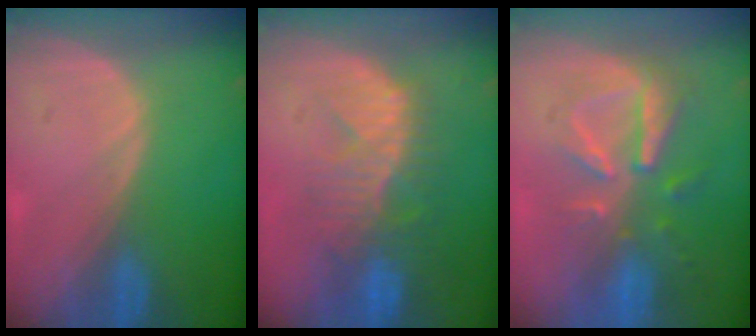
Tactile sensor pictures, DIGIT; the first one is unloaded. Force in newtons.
{"total": 10.1, "press": 8.8, "slide": 4.8}
{"total": 8.0, "press": 7.7, "slide": 2.4}